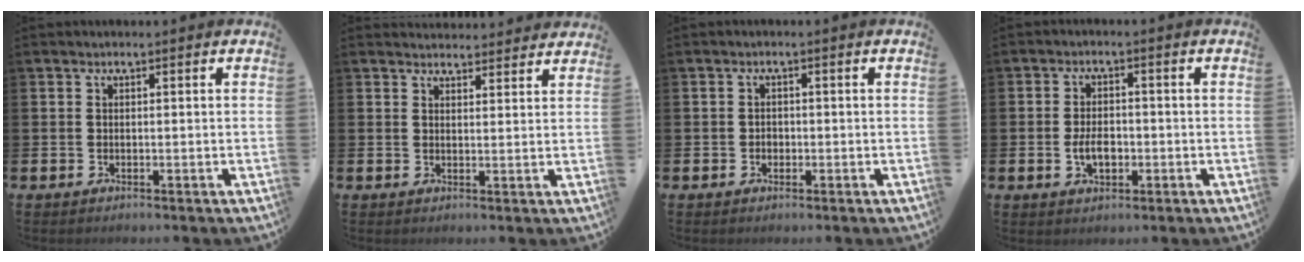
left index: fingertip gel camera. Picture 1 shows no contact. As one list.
[{"total": 3.0, "force": [3.0, 0.6, -0.2], "torque": [0.008, -0.019, 0.053]}, {"total": 1.2, "force": [-0.3, 1.0, 0.4], "torque": [0.000, 0.001, -0.010]}, {"total": 3.6, "force": [-0.7, 2.2, 2.8], "torque": [-0.041, -0.001, -0.015]}]